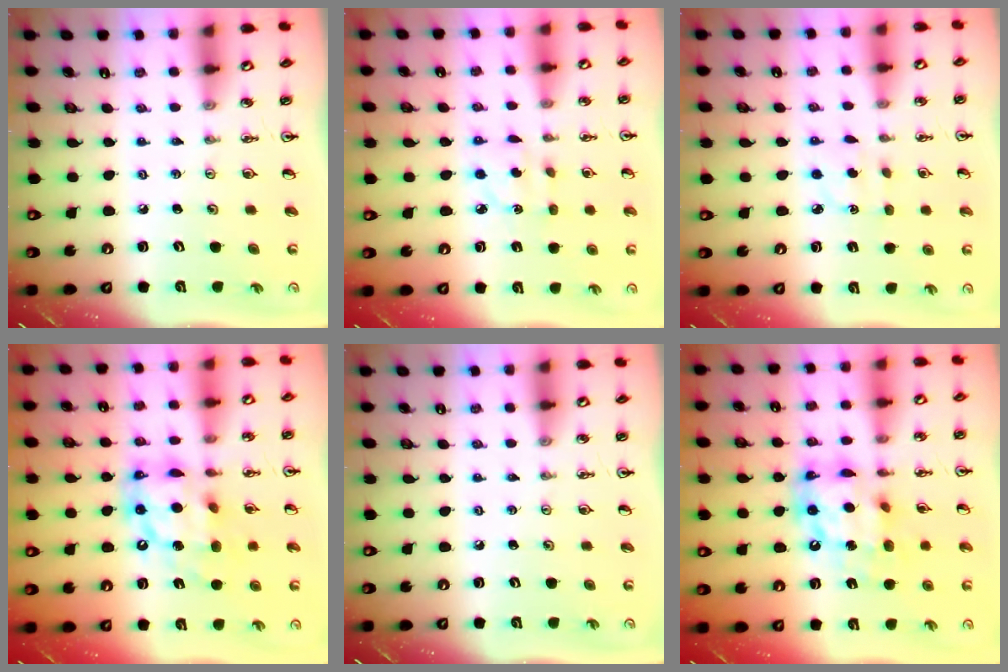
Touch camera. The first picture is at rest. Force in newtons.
{"total": 2.9, "press": 2.9, "slide": 0.0}
{"total": 3.0, "press": 2.8, "slide": 0.8}
{"total": 14.7, "press": 14.6, "slide": 1.3}
{"total": 0.0}
{"total": 14.3, "press": 14.3, "slide": 1.5}